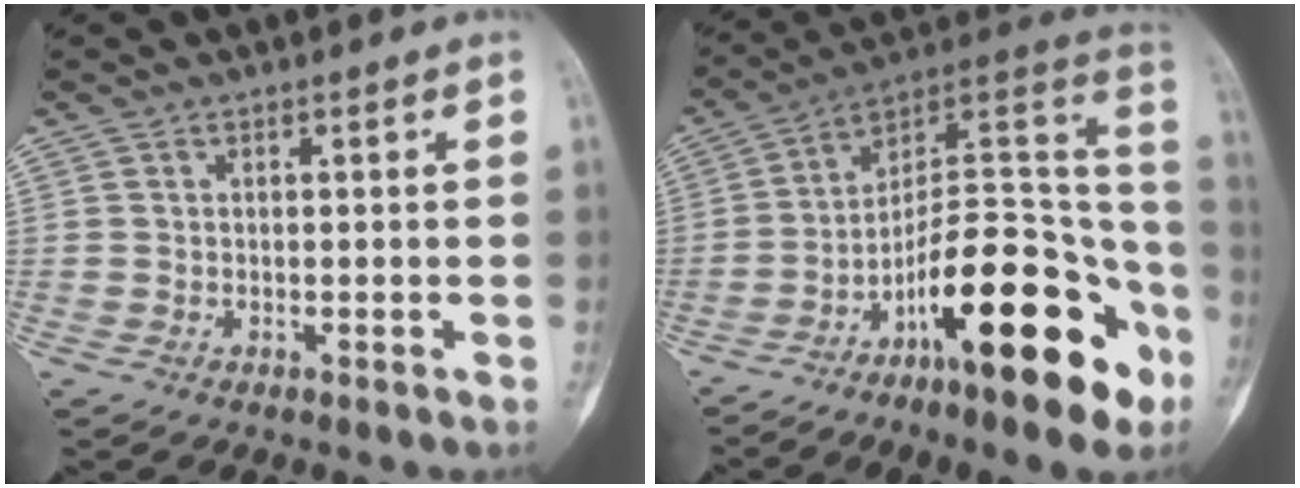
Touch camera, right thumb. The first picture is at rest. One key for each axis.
{"total": 25.7, "fx": -12.0, "fy": 8.1, "fz": 21.2, "tx": -0.263, "ty": 0.092, "tz": -0.183}